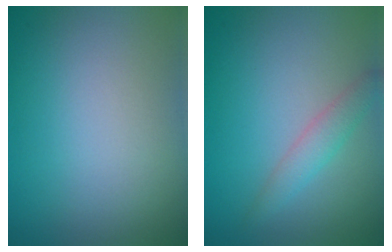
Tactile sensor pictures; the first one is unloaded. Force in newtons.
{"total": 2.0, "press": 2.0, "slide": 0.0}